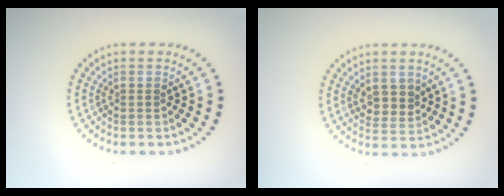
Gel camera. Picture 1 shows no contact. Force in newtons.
{"total": 2.3, "press": 2.1, "slide": 0.9}